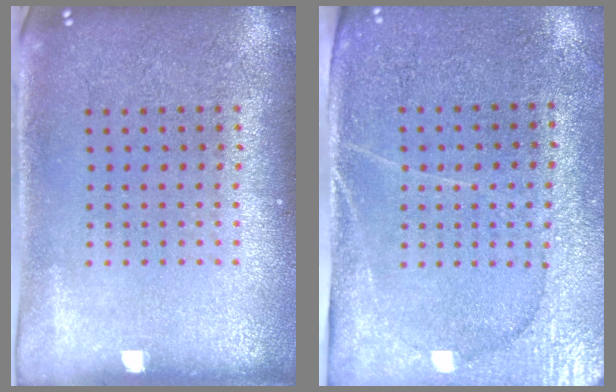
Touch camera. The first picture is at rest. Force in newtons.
{"total": 3.0, "press": 2.8, "slide": 1.3}